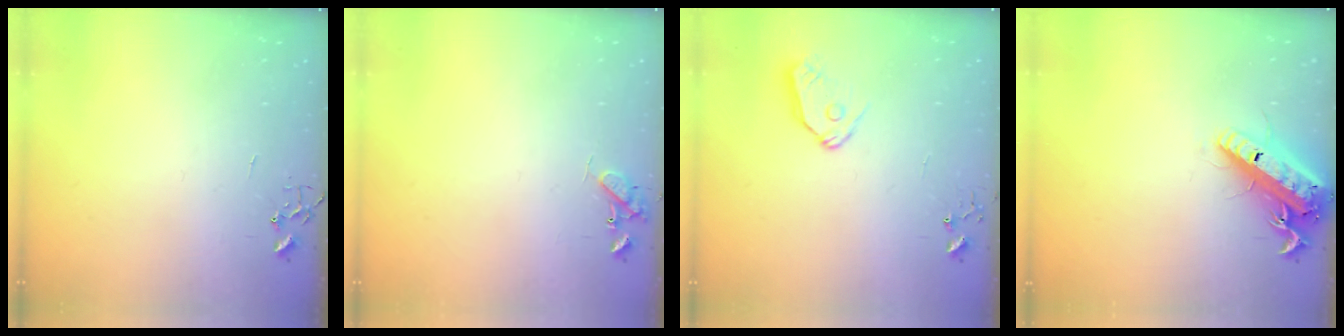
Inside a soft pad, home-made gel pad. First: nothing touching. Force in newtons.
{"total": 8.6, "press": 8.6, "slide": 0.7}
{"total": 8.9, "press": 8.9, "slide": 1.0}
{"total": 17.3, "press": 17.0, "slide": 3.4}